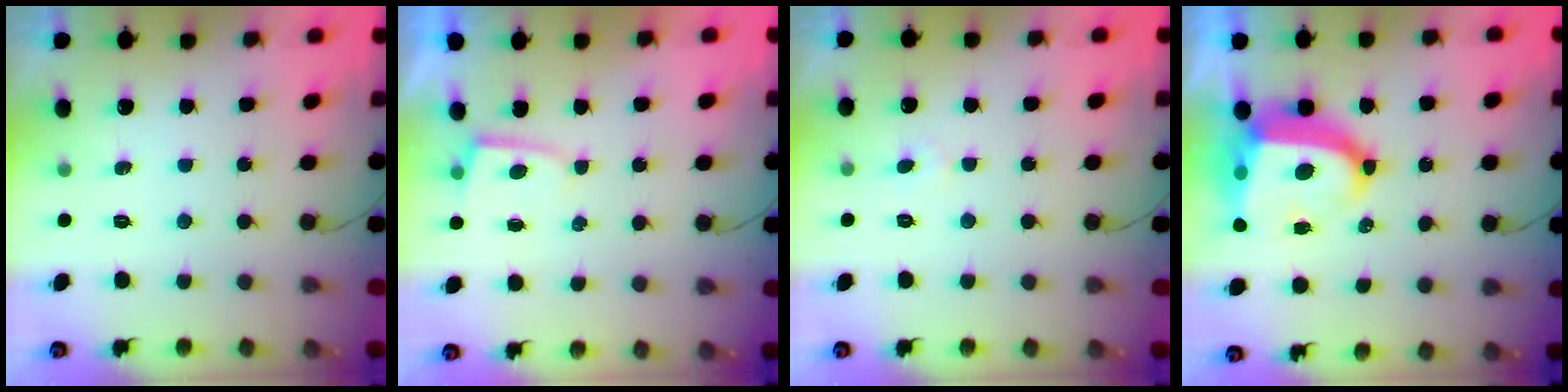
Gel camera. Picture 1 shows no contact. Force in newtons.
{"total": 2.3, "press": 2.3, "slide": 0.2}
{"total": 2.6, "press": 2.6, "slide": 0.3}
{"total": 15.5, "press": 15.3, "slide": 2.3}